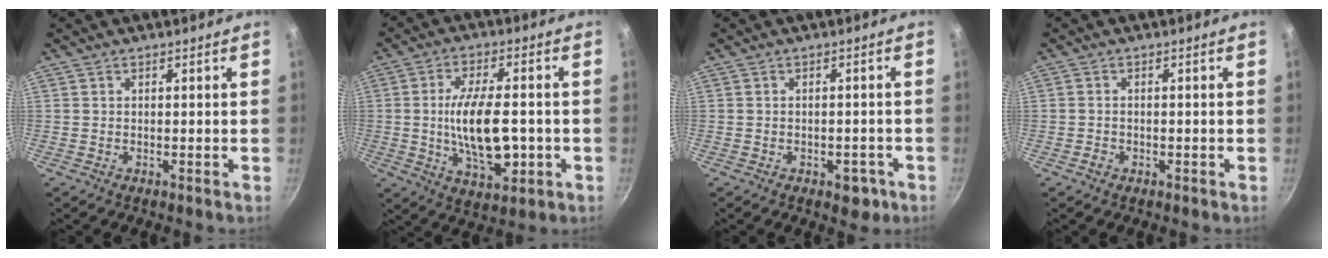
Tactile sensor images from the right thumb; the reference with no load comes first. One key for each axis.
{"total": 15.3, "fx": -1.7, "fy": 7.1, "fz": 13.5, "tx": -0.229, "ty": 0.013, "tz": -0.026}
{"total": 4.1, "fx": -1.9, "fy": 2.4, "fz": 2.6, "tx": -0.017, "ty": 0.016, "tz": -0.014}
{"total": 1.4, "fx": -0.8, "fy": 1.1, "fz": 0.6, "tx": -0.010, "ty": 0.007, "tz": -0.012}